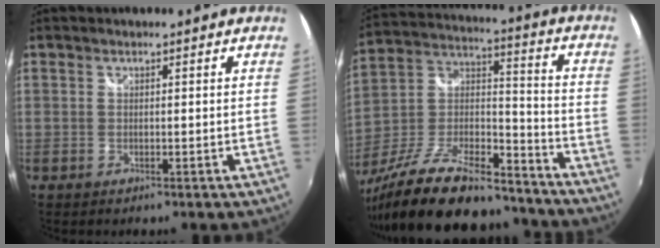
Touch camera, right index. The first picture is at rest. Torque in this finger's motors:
{"motor_torque": [1.11, -1.03, 0.85, 0.19]}